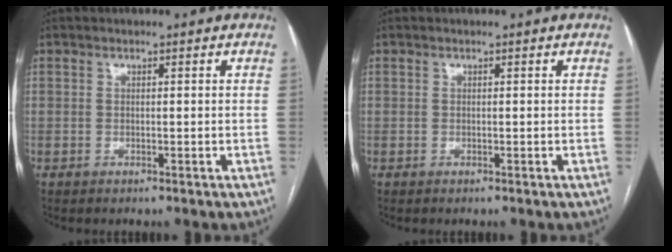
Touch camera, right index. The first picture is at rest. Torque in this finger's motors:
{"motor_torque": [0.00, 0.00, 0.00, 0.00]}